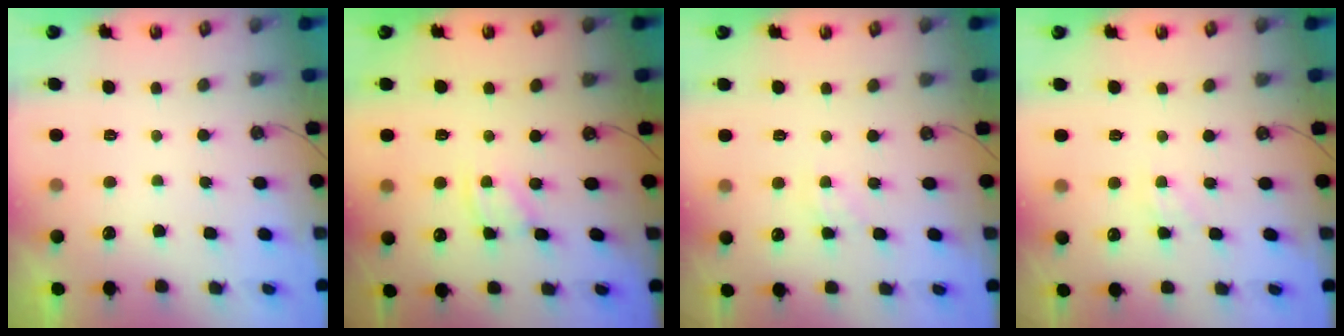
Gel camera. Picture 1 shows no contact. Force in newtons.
{"total": 1.9, "press": 1.9, "slide": 0.3}
{"total": 1.8, "press": 1.8, "slide": 0.2}
{"total": 1.6, "press": 1.6, "slide": 0.3}